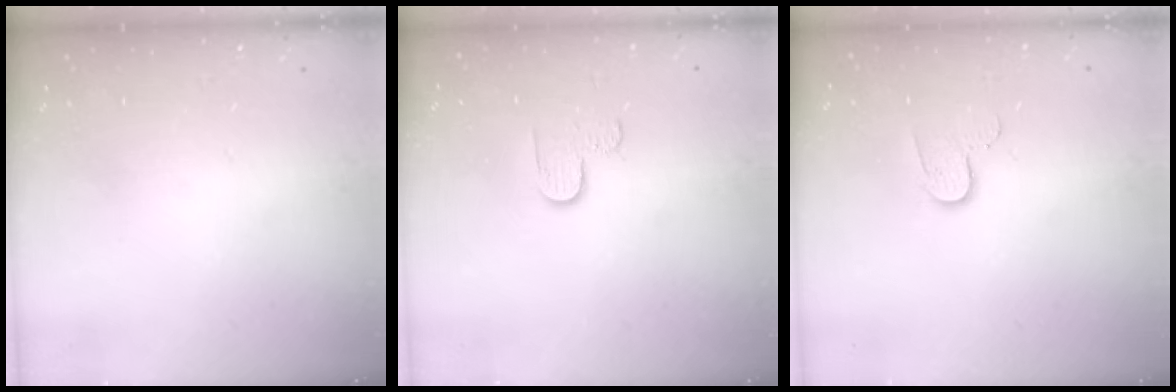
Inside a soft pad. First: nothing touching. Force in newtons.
{"total": 3.4, "press": 3.4, "slide": 0.4}
{"total": 4.9, "press": 4.9, "slide": 0.5}